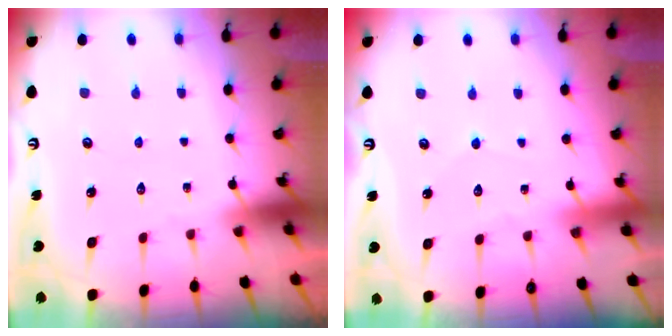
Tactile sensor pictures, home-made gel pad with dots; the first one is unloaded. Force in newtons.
{"total": 2.6, "press": 2.6, "slide": 0.2}